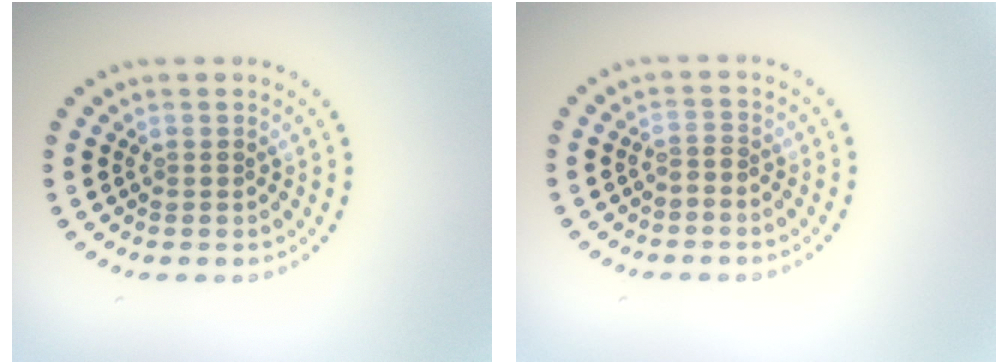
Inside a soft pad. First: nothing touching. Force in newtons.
{"total": 0.6, "press": 0.4, "slide": 0.5}